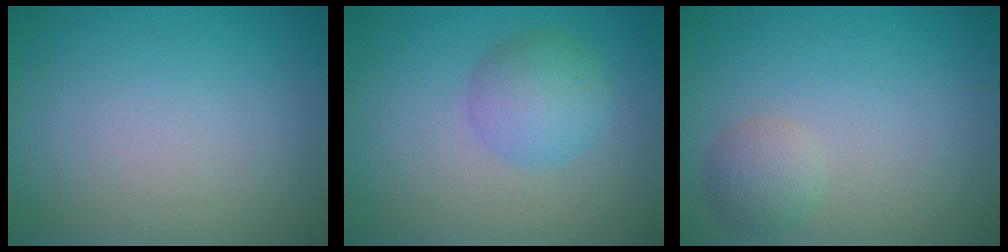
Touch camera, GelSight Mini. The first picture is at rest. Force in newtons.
{"total": 3.7, "press": 3.7, "slide": 0.1}
{"total": 2.1, "press": 2.1, "slide": 0.1}